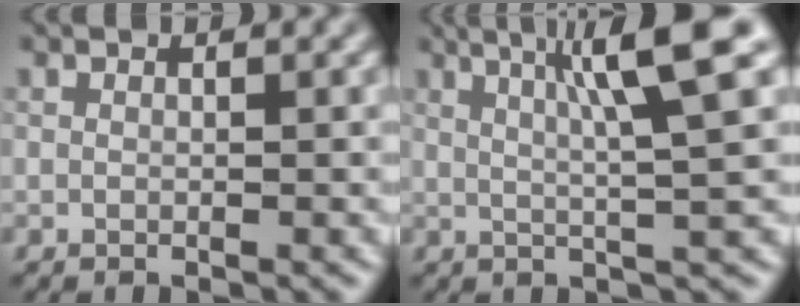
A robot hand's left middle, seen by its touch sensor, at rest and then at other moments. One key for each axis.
{"total": 7.9, "fx": 2.9, "fy": 1.0, "fz": 7.3, "tx": -0.095, "ty": 0.018, "tz": 0.045}